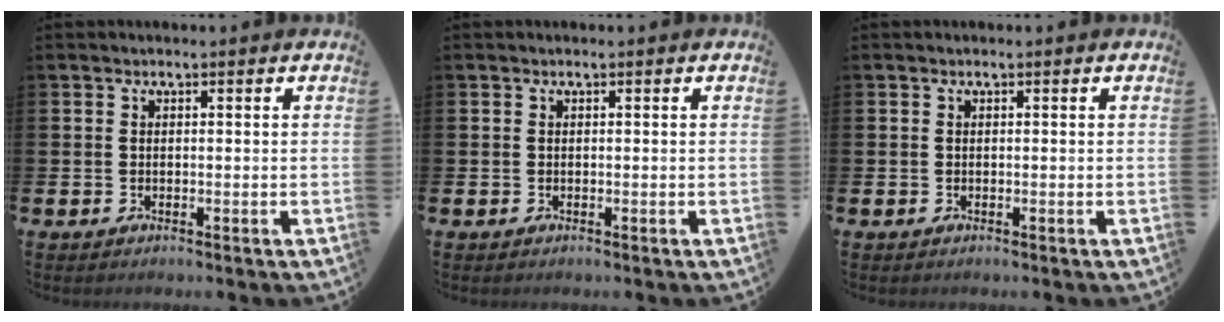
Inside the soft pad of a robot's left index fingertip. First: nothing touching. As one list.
[{"total": 0.0}, {"total": 0.0}]